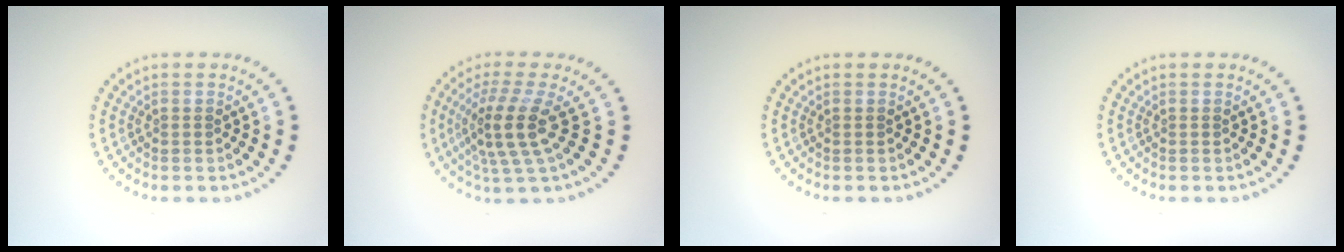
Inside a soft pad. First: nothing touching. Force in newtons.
{"total": 4.3, "press": 3.1, "slide": 2.9}
{"total": 0.0}
{"total": 0.0}